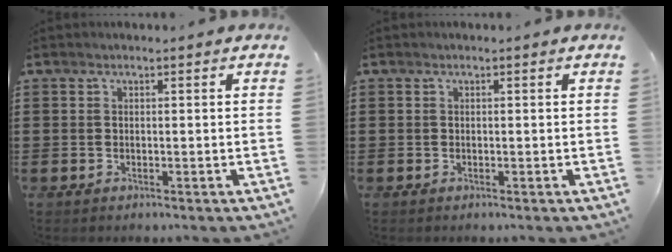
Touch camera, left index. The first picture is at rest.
{"total": 0.0}